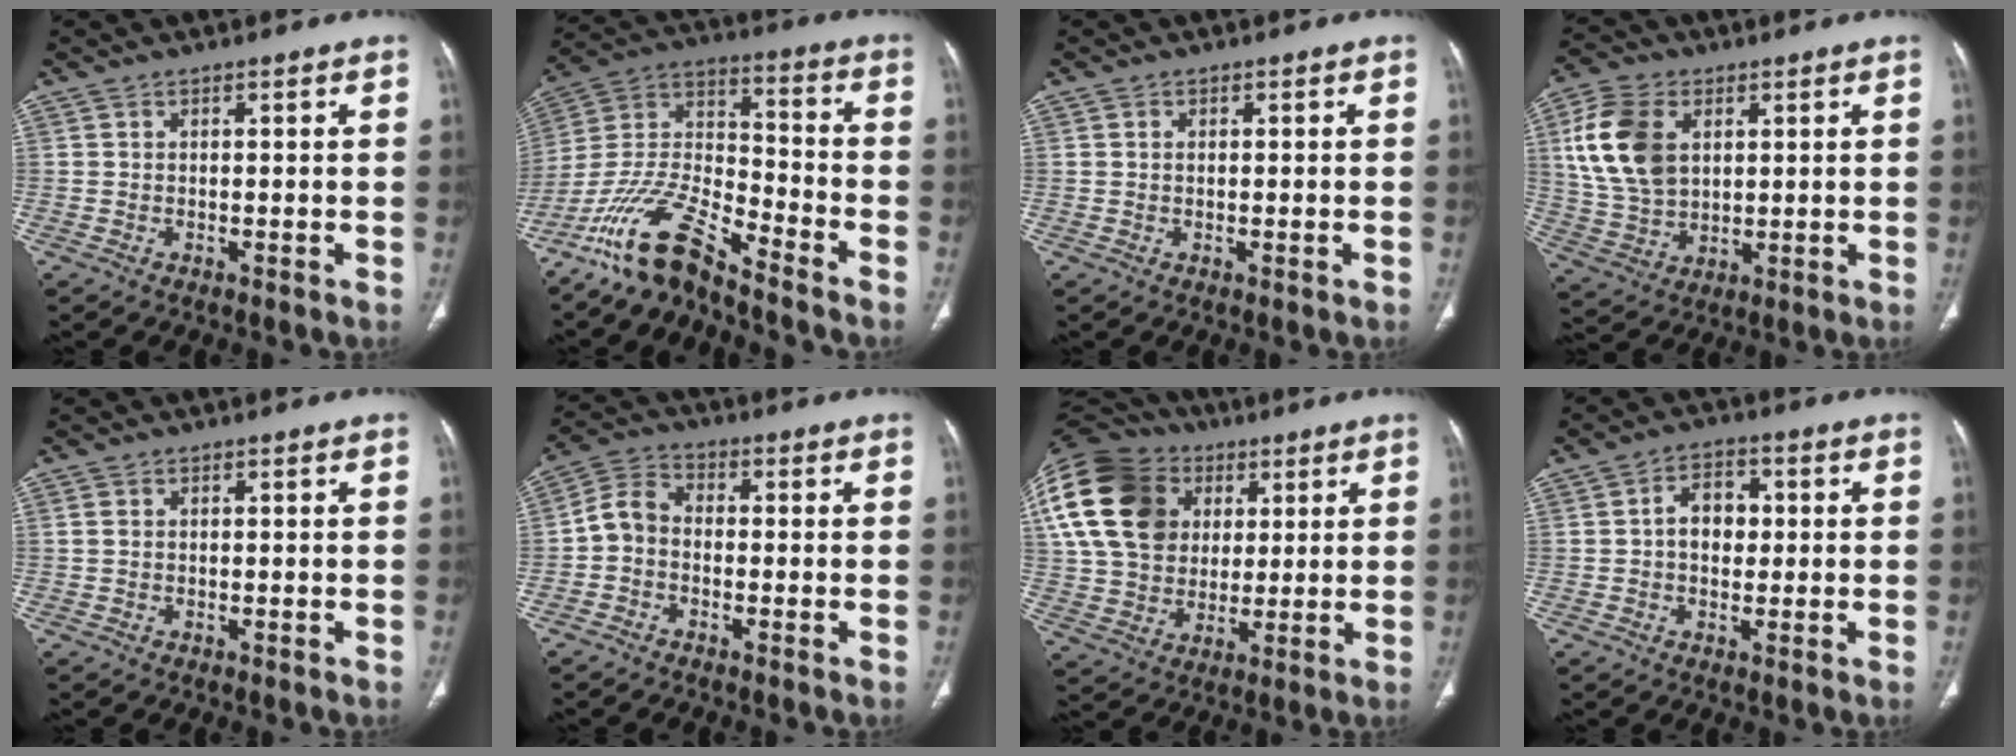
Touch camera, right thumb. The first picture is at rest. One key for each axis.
{"total": 13.8, "fx": -11.3, "fy": 3.0, "fz": 7.3, "tx": -0.151, "ty": 0.078, "tz": -0.223}
{"total": 0.9, "fx": 0.1, "fy": 0.6, "fz": 0.7, "tx": -0.014, "ty": 0.001, "tz": 0.002}
{"total": 14.4, "fx": 4.0, "fy": 9.8, "fz": 9.9, "tx": -0.188, "ty": -0.005, "tz": 0.081}
{"total": 1.2, "fx": 0.2, "fy": 0.9, "fz": 0.7, "tx": -0.016, "ty": 0.003, "tz": 0.006}
{"total": 5.7, "fx": -1.2, "fy": 4.4, "fz": 3.4, "tx": -0.055, "ty": 0.023, "tz": -0.039}
{"total": 27.8, "fx": 8.3, "fy": 21.3, "fz": 15.9, "tx": -0.351, "ty": 0.053, "tz": 0.159}
{"total": 6.4, "fx": 0.3, "fy": 4.6, "fz": 4.3, "tx": -0.045, "ty": 0.012, "tz": 0.000}